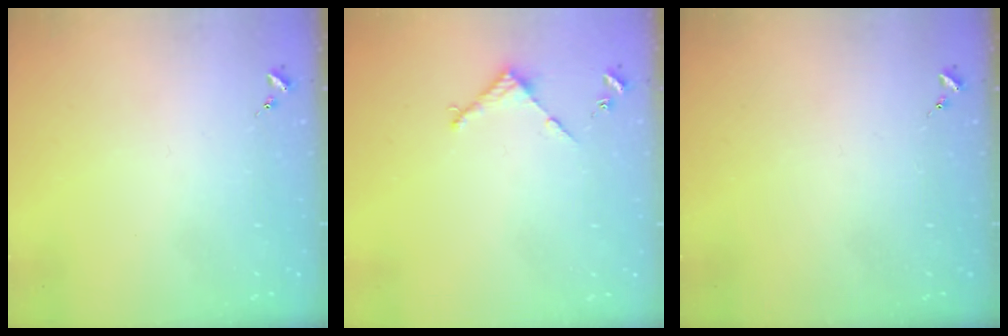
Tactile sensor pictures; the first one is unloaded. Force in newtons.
{"total": 2.9, "press": 2.8, "slide": 0.2}
{"total": 0.0}